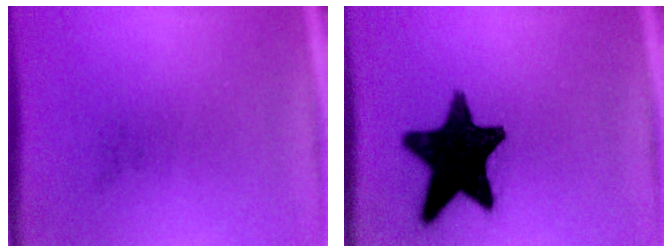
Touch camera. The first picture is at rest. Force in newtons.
{"total": 16.5}